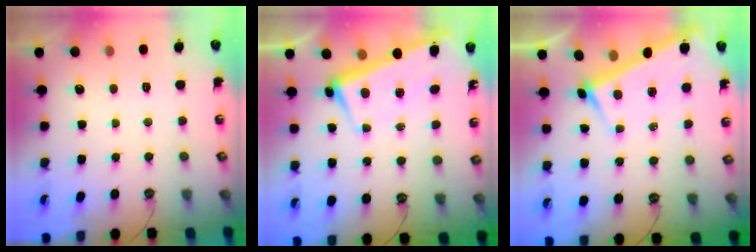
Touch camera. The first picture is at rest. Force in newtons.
{"total": 3.2, "press": 3.2, "slide": 0.7}
{"total": 4.5, "press": 4.5, "slide": 0.1}